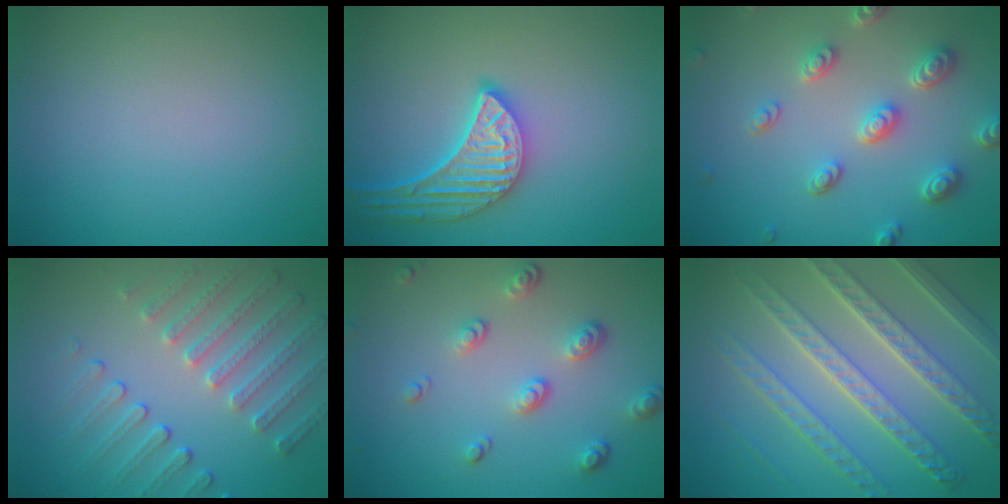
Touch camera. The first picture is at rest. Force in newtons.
{"total": 5.2, "press": 4.4, "slide": 2.7}
{"total": 4.5, "press": 3.6, "slide": 2.7}
{"total": 4.6, "press": 3.8, "slide": 2.6}
{"total": 3.4, "press": 2.6, "slide": 2.3}
{"total": 8.2, "press": 6.2, "slide": 5.4}